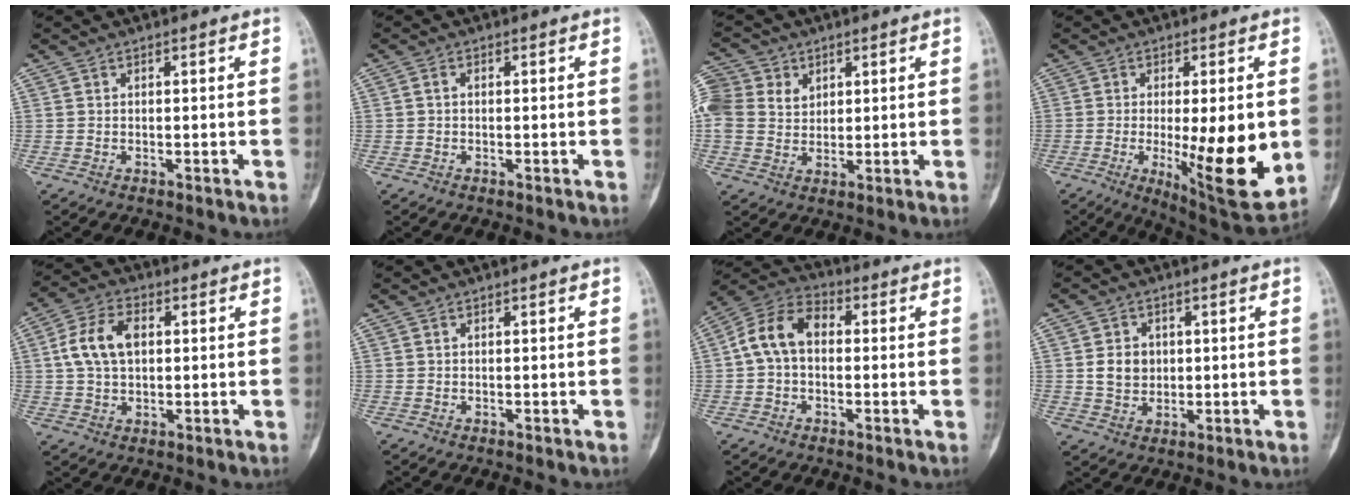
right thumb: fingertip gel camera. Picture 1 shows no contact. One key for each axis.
{"total": 0.8, "fx": -0.1, "fy": 0.5, "fz": 0.6, "tx": -0.005, "ty": 0.002, "tz": -0.004}
{"total": 12.6, "fx": 4.2, "fy": 10.4, "fz": 5.7, "tx": -0.128, "ty": 0.014, "tz": 0.079}
{"total": 17.2, "fx": -2.2, "fy": 4.5, "fz": 16.5, "tx": -0.236, "ty": -0.031, "tz": -0.016}
{"total": 9.3, "fx": 1.5, "fy": 5.9, "fz": 7.1, "tx": -0.134, "ty": 0.015, "tz": 0.027}
{"total": 0.0}
{"total": 9.6, "fx": 0.3, "fy": 6.6, "fz": 7.0, "tx": -0.121, "ty": 0.033, "tz": -0.007}
{"total": 5.4, "fx": 0.5, "fy": 4.6, "fz": 2.8, "tx": -0.028, "ty": -0.001, "tz": 0.013}